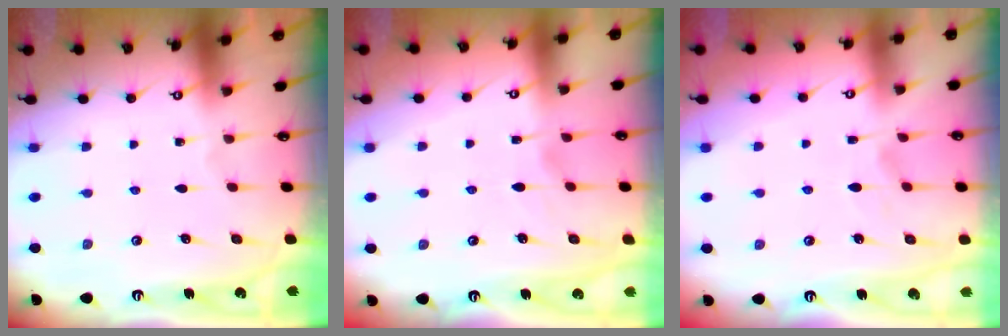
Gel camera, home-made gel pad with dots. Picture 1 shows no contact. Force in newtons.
{"total": 0.9, "press": 0.1, "slide": 0.9}
{"total": 2.4, "press": 2.1, "slide": 1.1}